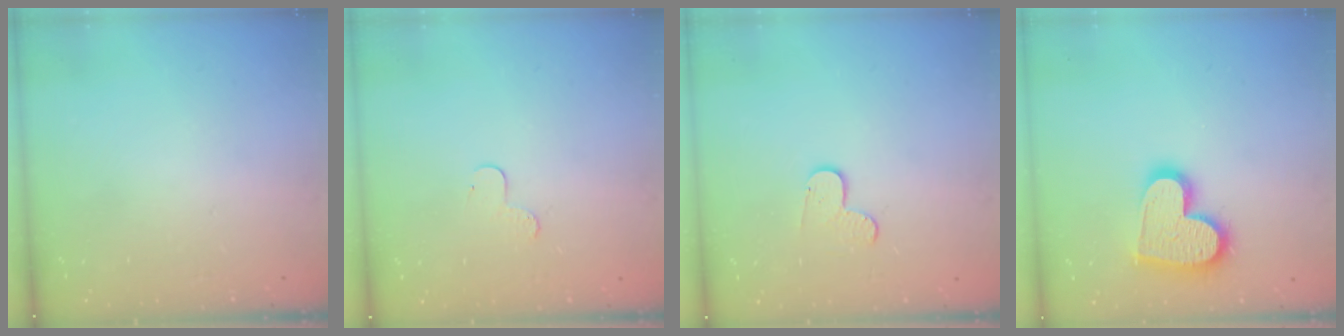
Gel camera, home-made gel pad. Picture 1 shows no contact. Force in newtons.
{"total": 4.6, "press": 4.6, "slide": 0.4}
{"total": 3.4, "press": 3.4, "slide": 0.3}
{"total": 15.5, "press": 15.5, "slide": 1.1}